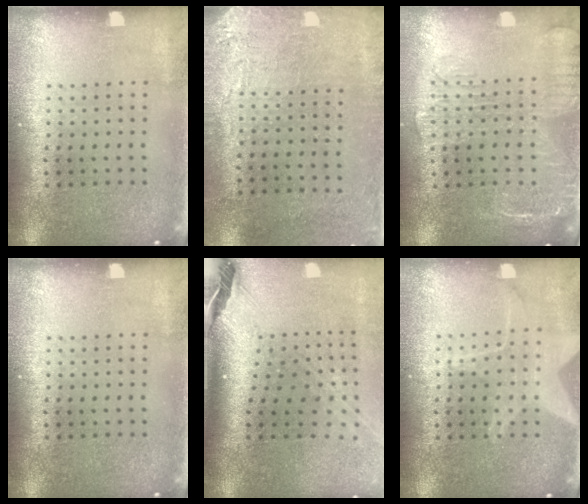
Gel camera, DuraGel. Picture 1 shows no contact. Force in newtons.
{"total": 2.8, "press": 2.4, "slide": 1.6}
{"total": 1.9, "press": 1.6, "slide": 1.0}
{"total": 0.0}
{"total": 2.8, "press": 2.1, "slide": 1.9}
{"total": 1.3, "press": 1.3, "slide": 0.1}